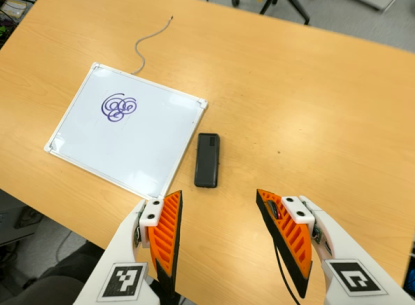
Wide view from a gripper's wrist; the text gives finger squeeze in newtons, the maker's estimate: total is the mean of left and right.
{"total": 0.0}